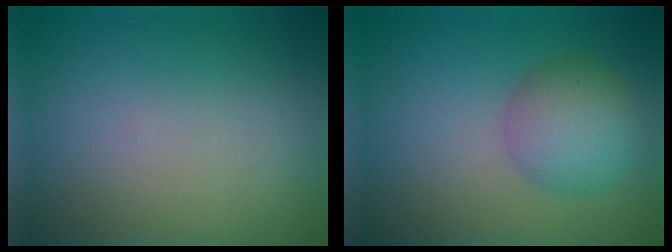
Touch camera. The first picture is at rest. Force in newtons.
{"total": 4.5, "press": 4.5, "slide": 0.1}